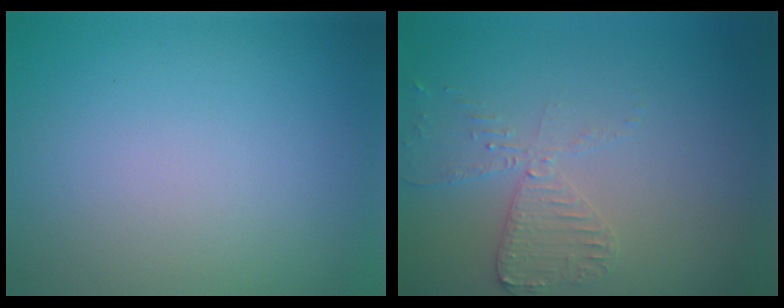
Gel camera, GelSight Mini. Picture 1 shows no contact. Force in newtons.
{"total": 2.9, "press": 2.8, "slide": 0.6}